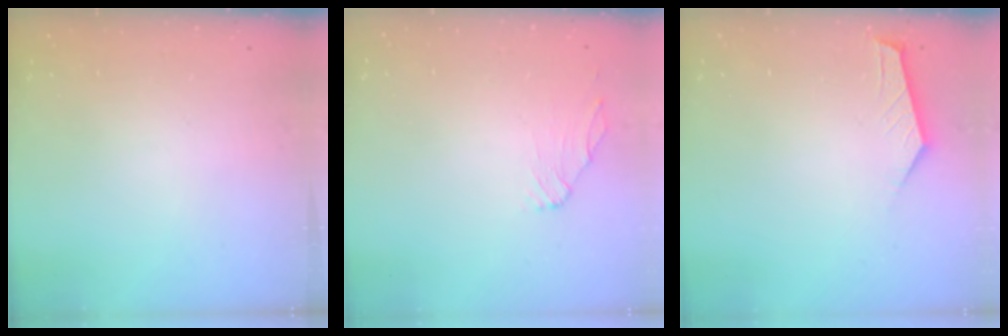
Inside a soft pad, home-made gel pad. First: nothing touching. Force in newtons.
{"total": 0.6, "press": 0.5, "slide": 0.3}
{"total": 2.6, "press": 2.6, "slide": 0.4}